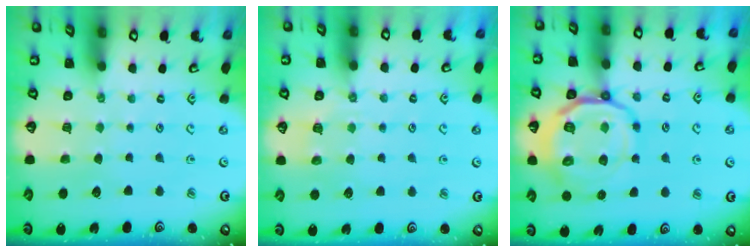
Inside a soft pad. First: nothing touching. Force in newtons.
{"total": 3.8, "press": 3.7, "slide": 0.9}
{"total": 15.9, "press": 15.8, "slide": 2.0}